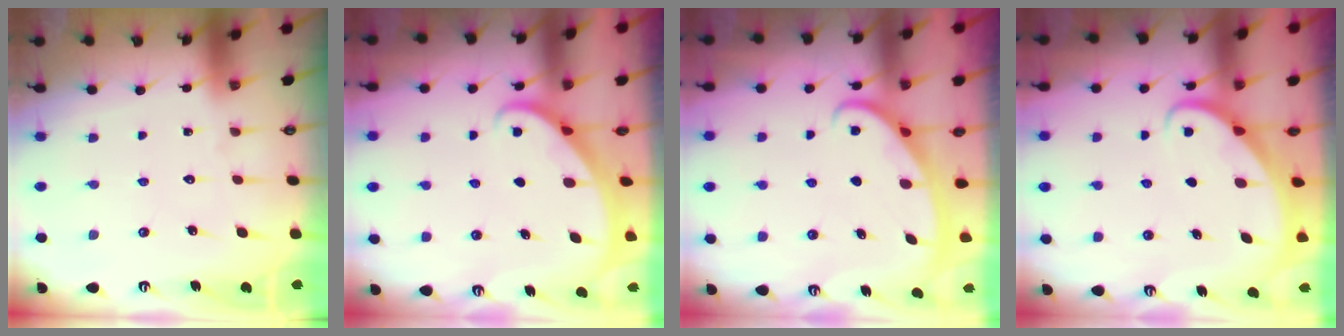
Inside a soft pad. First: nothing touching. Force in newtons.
{"total": 1.8, "press": 1.8, "slide": 0.1}
{"total": 2.9, "press": 2.9, "slide": 0.3}
{"total": 2.2, "press": 2.2, "slide": 0.2}